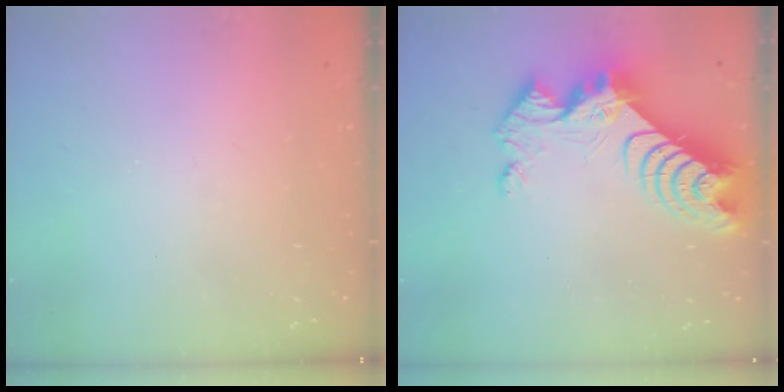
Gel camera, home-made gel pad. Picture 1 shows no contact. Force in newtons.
{"total": 14.7, "press": 14.6, "slide": 1.2}